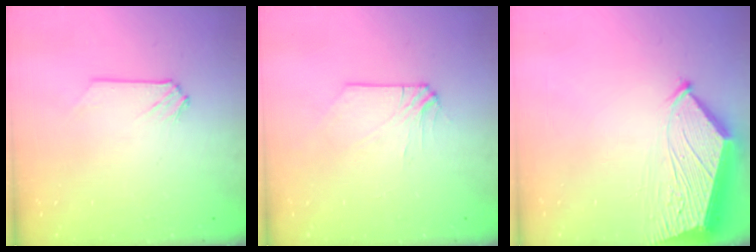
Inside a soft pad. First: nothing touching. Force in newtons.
{"total": 2.8, "press": 2.7, "slide": 0.6}
{"total": 7.9, "press": 7.8, "slide": 0.9}